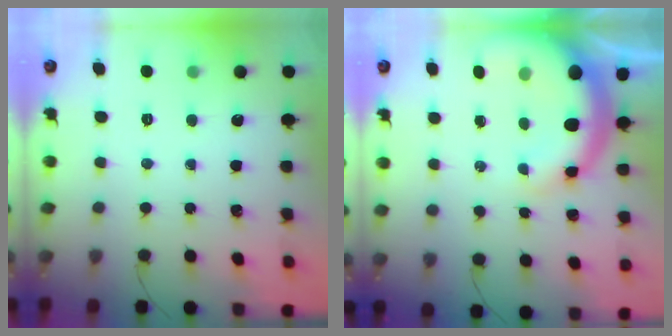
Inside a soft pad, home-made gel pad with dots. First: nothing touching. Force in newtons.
{"total": 12.6, "press": 12.2, "slide": 3.0}